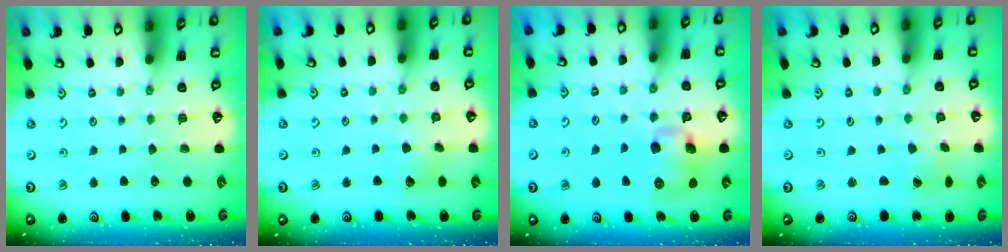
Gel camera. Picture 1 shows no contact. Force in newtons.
{"total": 7.1, "press": 7.1, "slide": 1.0}
{"total": 11.2, "press": 11.1, "slide": 1.9}
{"total": 0.9, "press": 0.9, "slide": 0.3}